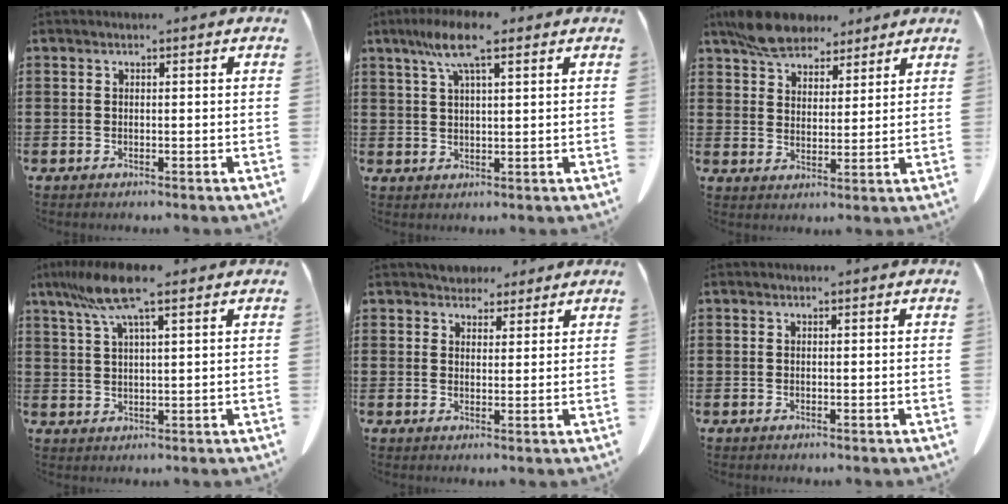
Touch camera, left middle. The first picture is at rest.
{"total": 7.6, "force": [4.3, 1.4, 6.1], "torque": [-0.126, 0.005, 0.076]}
{"total": 7.5, "force": [6.4, 3.0, 2.4], "torque": [-0.069, -0.006, 0.124]}
{"total": 9.1, "force": [5.7, 1.4, 7.0], "torque": [-0.154, -0.007, 0.099]}
{"total": 4.0, "force": [3.5, 1.8, 0.4], "torque": [-0.013, -0.004, 0.066]}
{"total": 0.0}